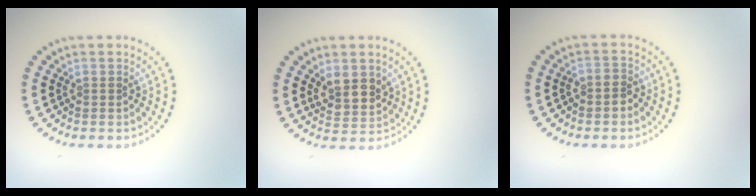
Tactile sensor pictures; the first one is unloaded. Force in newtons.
{"total": 2.8, "press": 2.5, "slide": 1.1}
{"total": 1.2, "press": 1.0, "slide": 0.7}